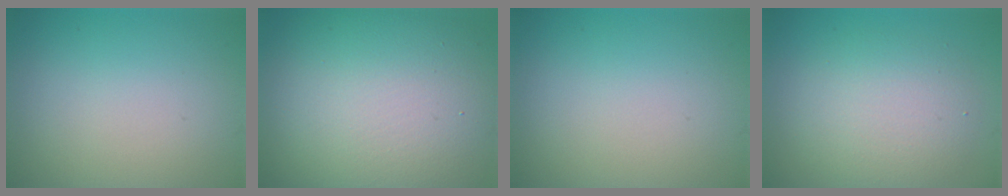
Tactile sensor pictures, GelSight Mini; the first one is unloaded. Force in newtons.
{"total": 15.7, "press": 15.6, "slide": 0.9}
{"total": 0.0}
{"total": 4.8, "press": 4.7, "slide": 0.5}